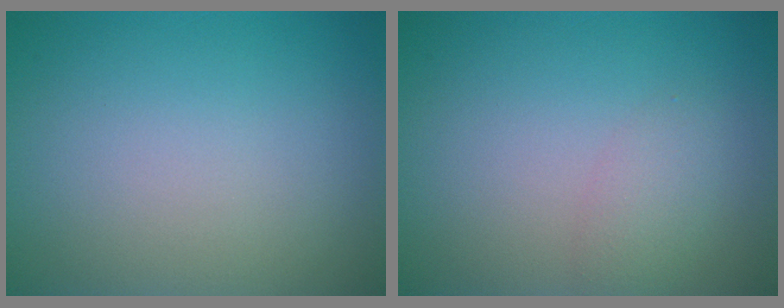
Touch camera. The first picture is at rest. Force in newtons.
{"total": 1.7, "press": 1.7, "slide": 0.0}